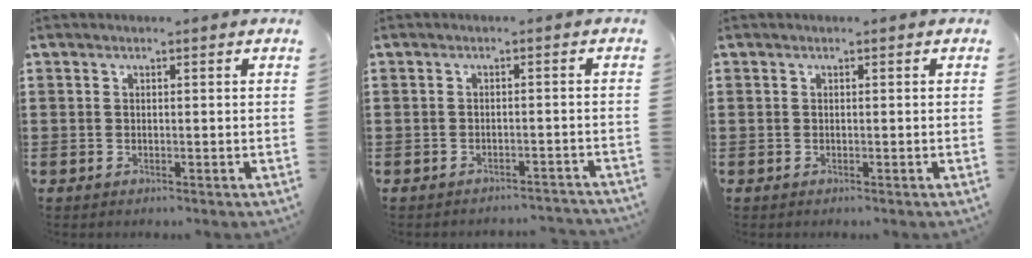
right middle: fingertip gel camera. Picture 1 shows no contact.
{"total": 1.7, "force": [-1.7, -0.1, 0.0], "torque": [-0.007, -0.002, -0.035]}
{"total": 0.0}